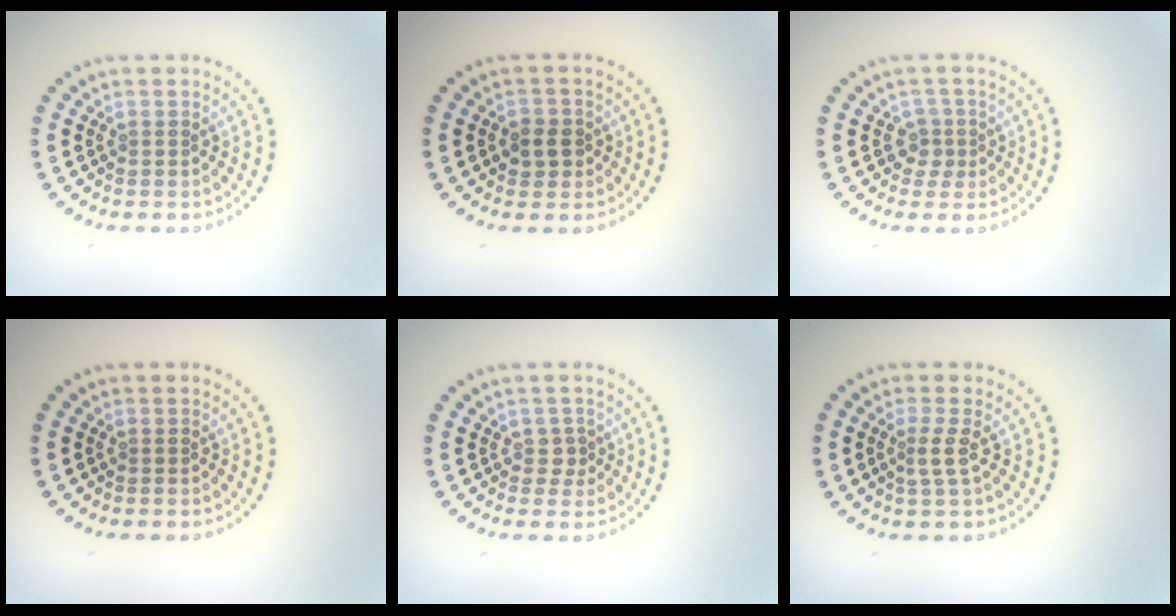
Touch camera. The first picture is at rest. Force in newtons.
{"total": 2.0, "press": 1.9, "slide": 0.7}
{"total": 1.8, "press": 1.3, "slide": 1.2}
{"total": 0.0}
{"total": 1.3, "press": 1.1, "slide": 0.7}
{"total": 1.7, "press": 1.1, "slide": 1.3}